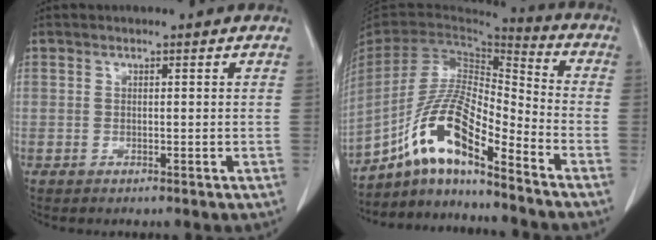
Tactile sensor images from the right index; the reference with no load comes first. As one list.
[{"total": 15.8, "force": [-10.1, 3.2, 11.8], "torque": [-0.239, 0.012, -0.183]}]